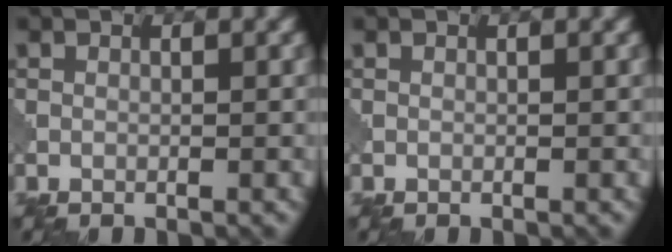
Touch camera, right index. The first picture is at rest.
{"total": 0.0}